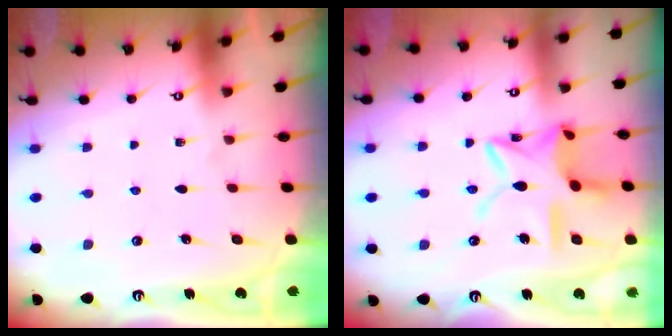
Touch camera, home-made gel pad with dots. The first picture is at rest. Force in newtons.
{"total": 14.3, "press": 14.2, "slide": 1.1}